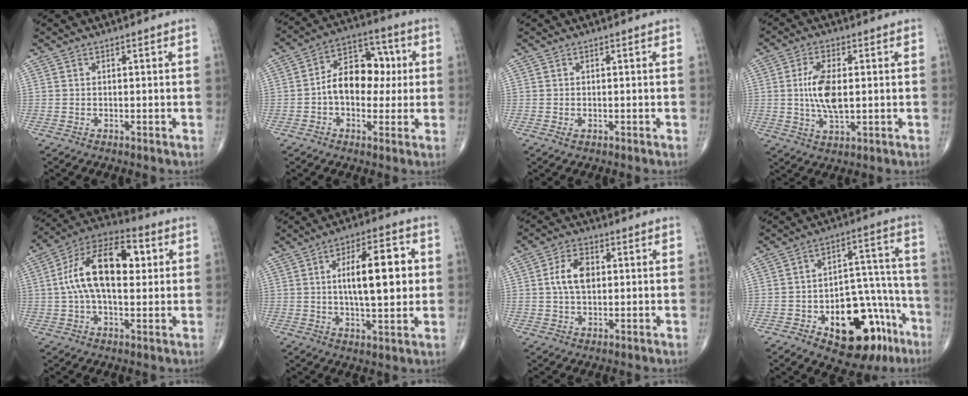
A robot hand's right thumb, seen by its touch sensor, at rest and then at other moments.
{"total": 12.4, "force": [0.0, 8.5, 9.0], "torque": [-0.107, 0.035, -0.009]}
{"total": 0.9, "force": [-0.3, 0.5, 0.6], "torque": [-0.013, 0.001, -0.002]}
{"total": 8.6, "force": [0.5, 3.9, 7.6], "torque": [-0.154, -0.007, 0.011]}
{"total": 17.3, "force": [2.5, 9.0, 14.5], "torque": [-0.249, 0.030, 0.035]}
{"total": 14.6, "force": [1.9, 5.6, 13.4], "torque": [-0.186, 0.006, 0.027]}
{"total": 6.7, "force": [1.0, 4.1, 5.2], "torque": [-0.090, 0.008, 0.014]}
{"total": 21.0, "force": [-10.0, 11.1, 14.8], "torque": [-0.154, 0.084, -0.130]}